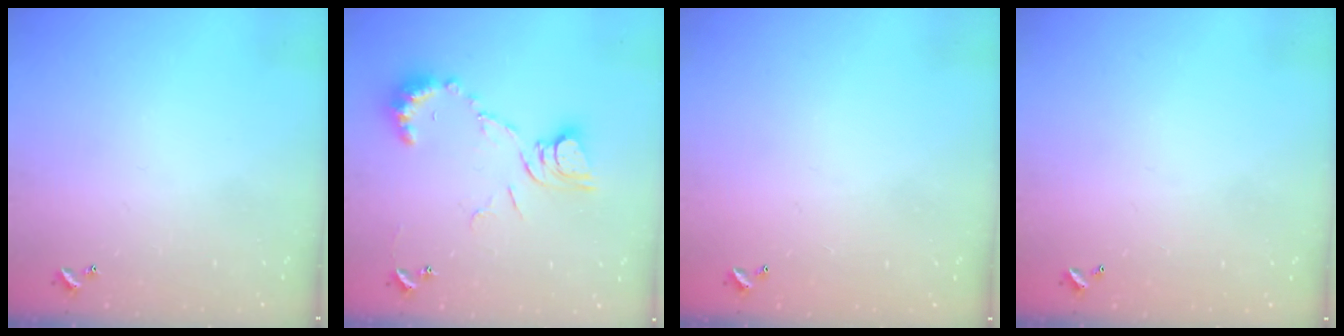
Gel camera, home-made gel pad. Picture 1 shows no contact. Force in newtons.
{"total": 11.6, "press": 11.6, "slide": 1.1}
{"total": 2.8, "press": 2.8, "slide": 0.1}
{"total": 2.7, "press": 2.7, "slide": 0.1}